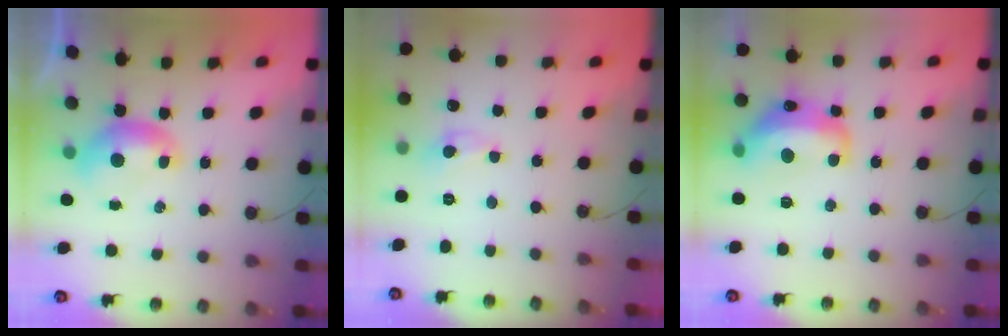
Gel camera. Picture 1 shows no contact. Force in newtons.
{"total": 0.0}
{"total": 9.0, "press": 9.0, "slide": 1.0}